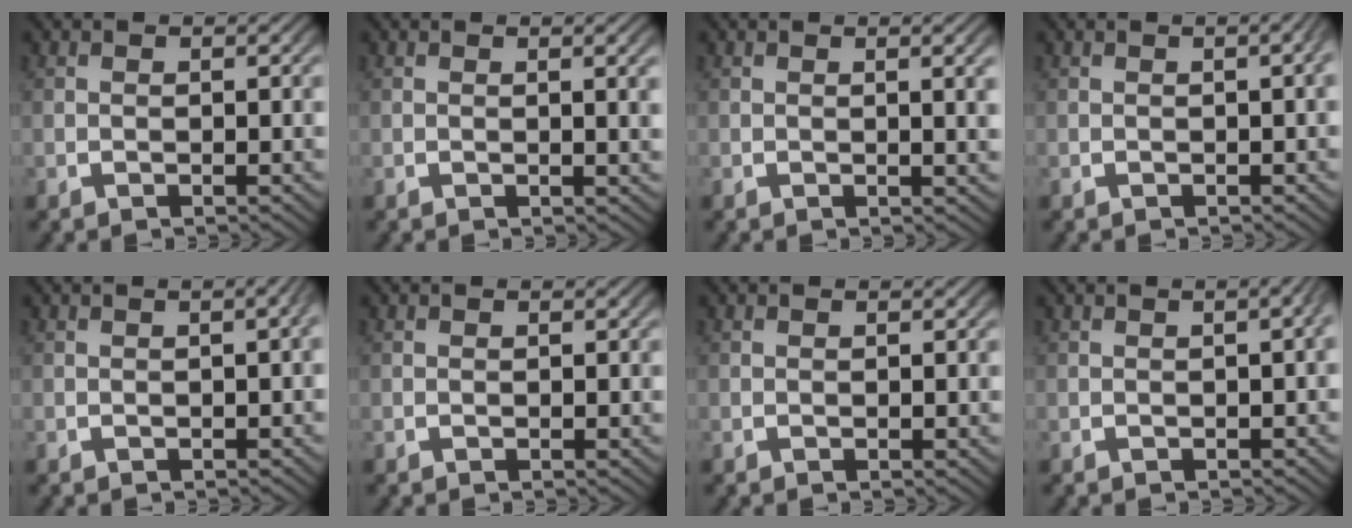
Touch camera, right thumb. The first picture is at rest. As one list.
[{"total": 1.3, "force": [0.4, -0.1, 1.2], "torque": [-0.017, 0.000, 0.008]}, {"total": 1.7, "force": [0.5, 0.0, 1.6], "torque": [-0.020, 0.000, 0.009]}, {"total": 1.5, "force": [0.0, 0.3, 1.4], "torque": [-0.017, 0.009, -0.001]}, {"total": 1.9, "force": [-0.2, 0.6, 1.8], "torque": [-0.022, 0.008, -0.004]}, {"total": 0.0}, {"total": 0.0}, {"total": 2.2, "force": [-0.1, 0.8, 2.1], "torque": [-0.026, 0.010, -0.004]}]